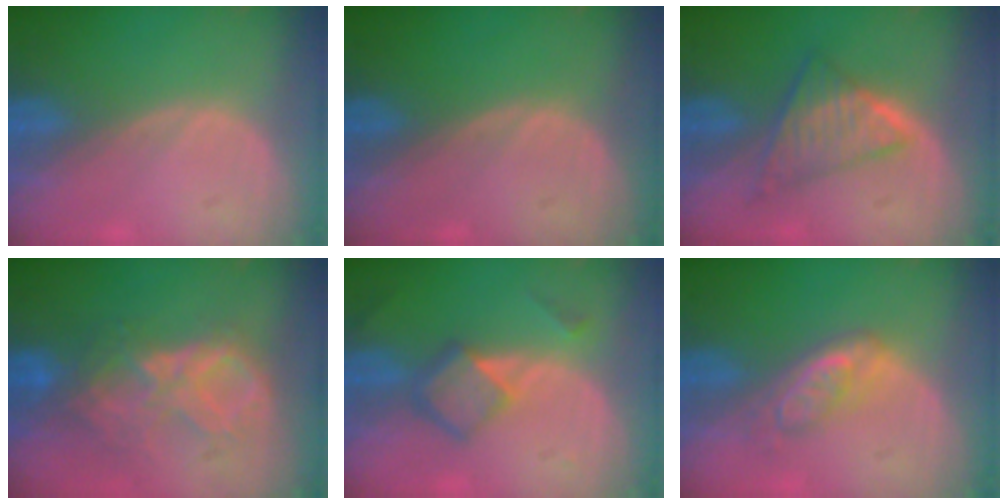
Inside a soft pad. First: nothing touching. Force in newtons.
{"total": 0.0}
{"total": 6.2, "press": 5.7, "slide": 2.3}
{"total": 8.6, "press": 7.7, "slide": 3.8}
{"total": 5.8, "press": 5.0, "slide": 2.9}
{"total": 4.9, "press": 4.6, "slide": 1.8}